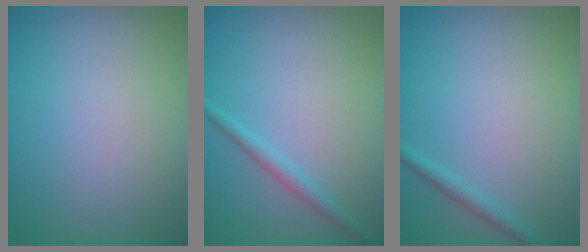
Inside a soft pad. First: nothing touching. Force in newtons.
{"total": 1.5, "press": 1.5, "slide": 0.1}
{"total": 1.2, "press": 1.2, "slide": 0.1}